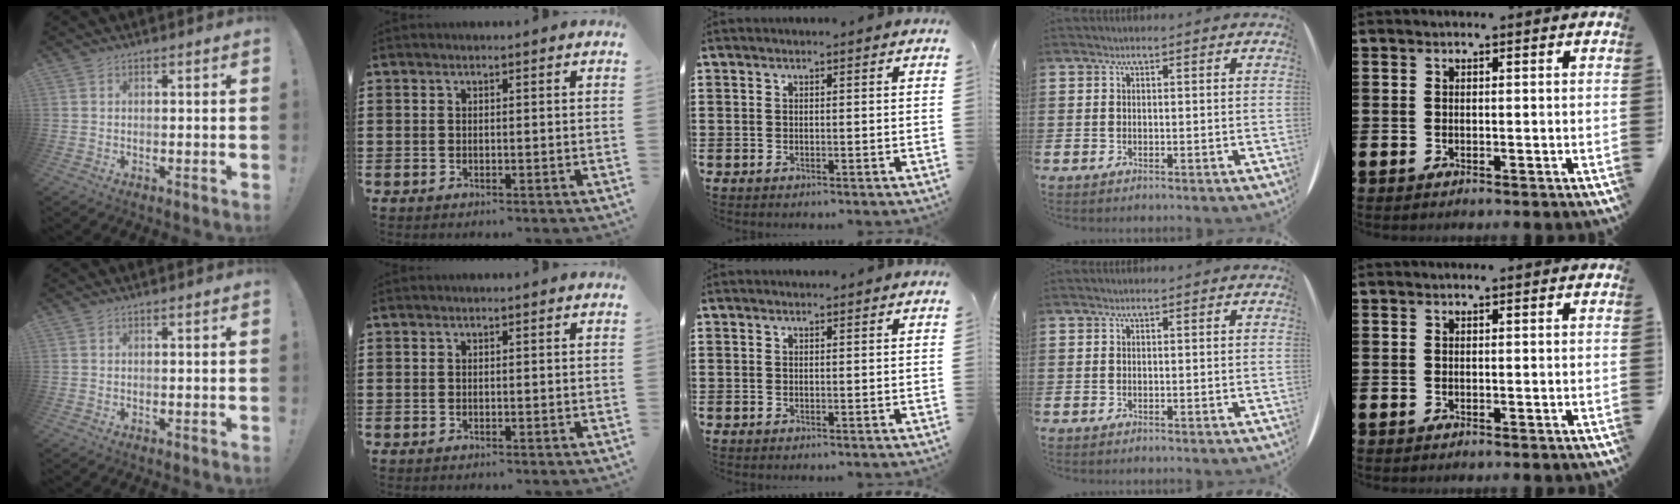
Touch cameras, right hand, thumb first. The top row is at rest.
{}